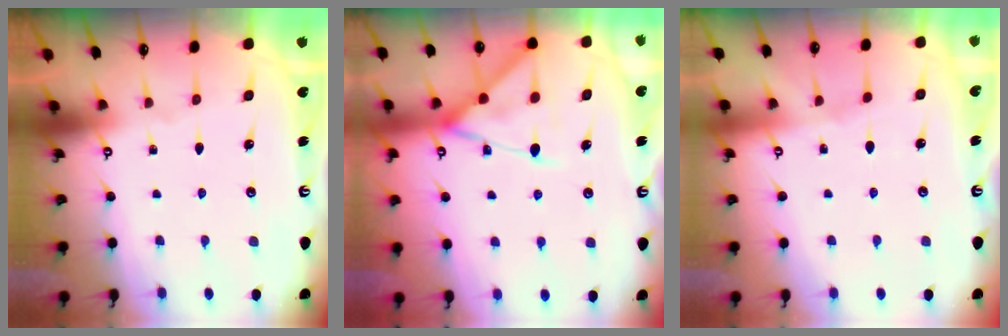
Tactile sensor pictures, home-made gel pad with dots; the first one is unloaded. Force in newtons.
{"total": 13.5, "press": 13.5, "slide": 1.1}
{"total": 2.9, "press": 2.9, "slide": 0.5}